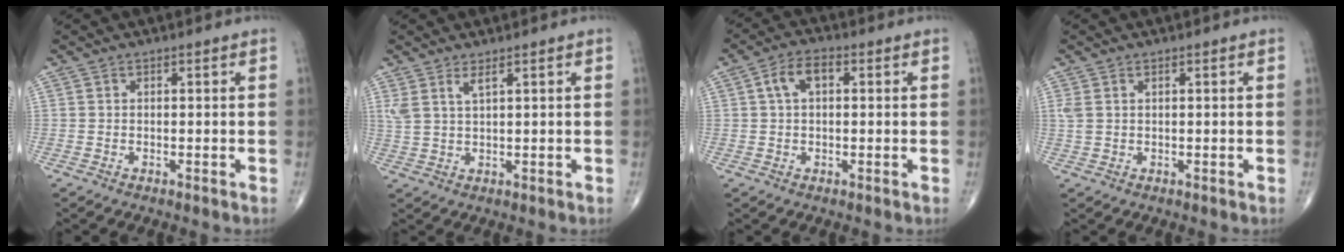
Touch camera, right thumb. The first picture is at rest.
{"total": 3.4, "force": [2.1, 0.8, 2.6], "torque": [-0.062, -0.009, 0.049]}
{"total": 5.2, "force": [1.2, 2.9, 4.1], "torque": [-0.080, 0.015, 0.017]}
{"total": 2.1, "force": [0.9, 1.1, 1.5], "torque": [-0.044, 0.008, 0.025]}